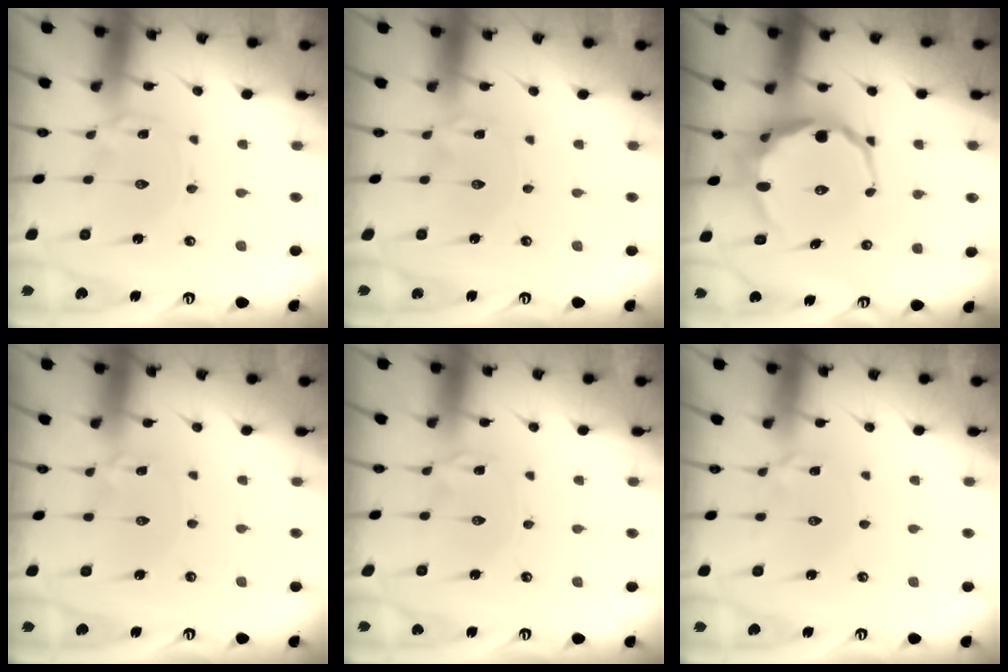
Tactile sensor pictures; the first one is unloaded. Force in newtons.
{"total": 0.0}
{"total": 11.0, "press": 10.8, "slide": 2.4}
{"total": 1.1, "press": 1.1, "slide": 0.1}
{"total": 0.8, "press": 0.8, "slide": 0.1}
{"total": 1.7, "press": 1.7, "slide": 0.2}